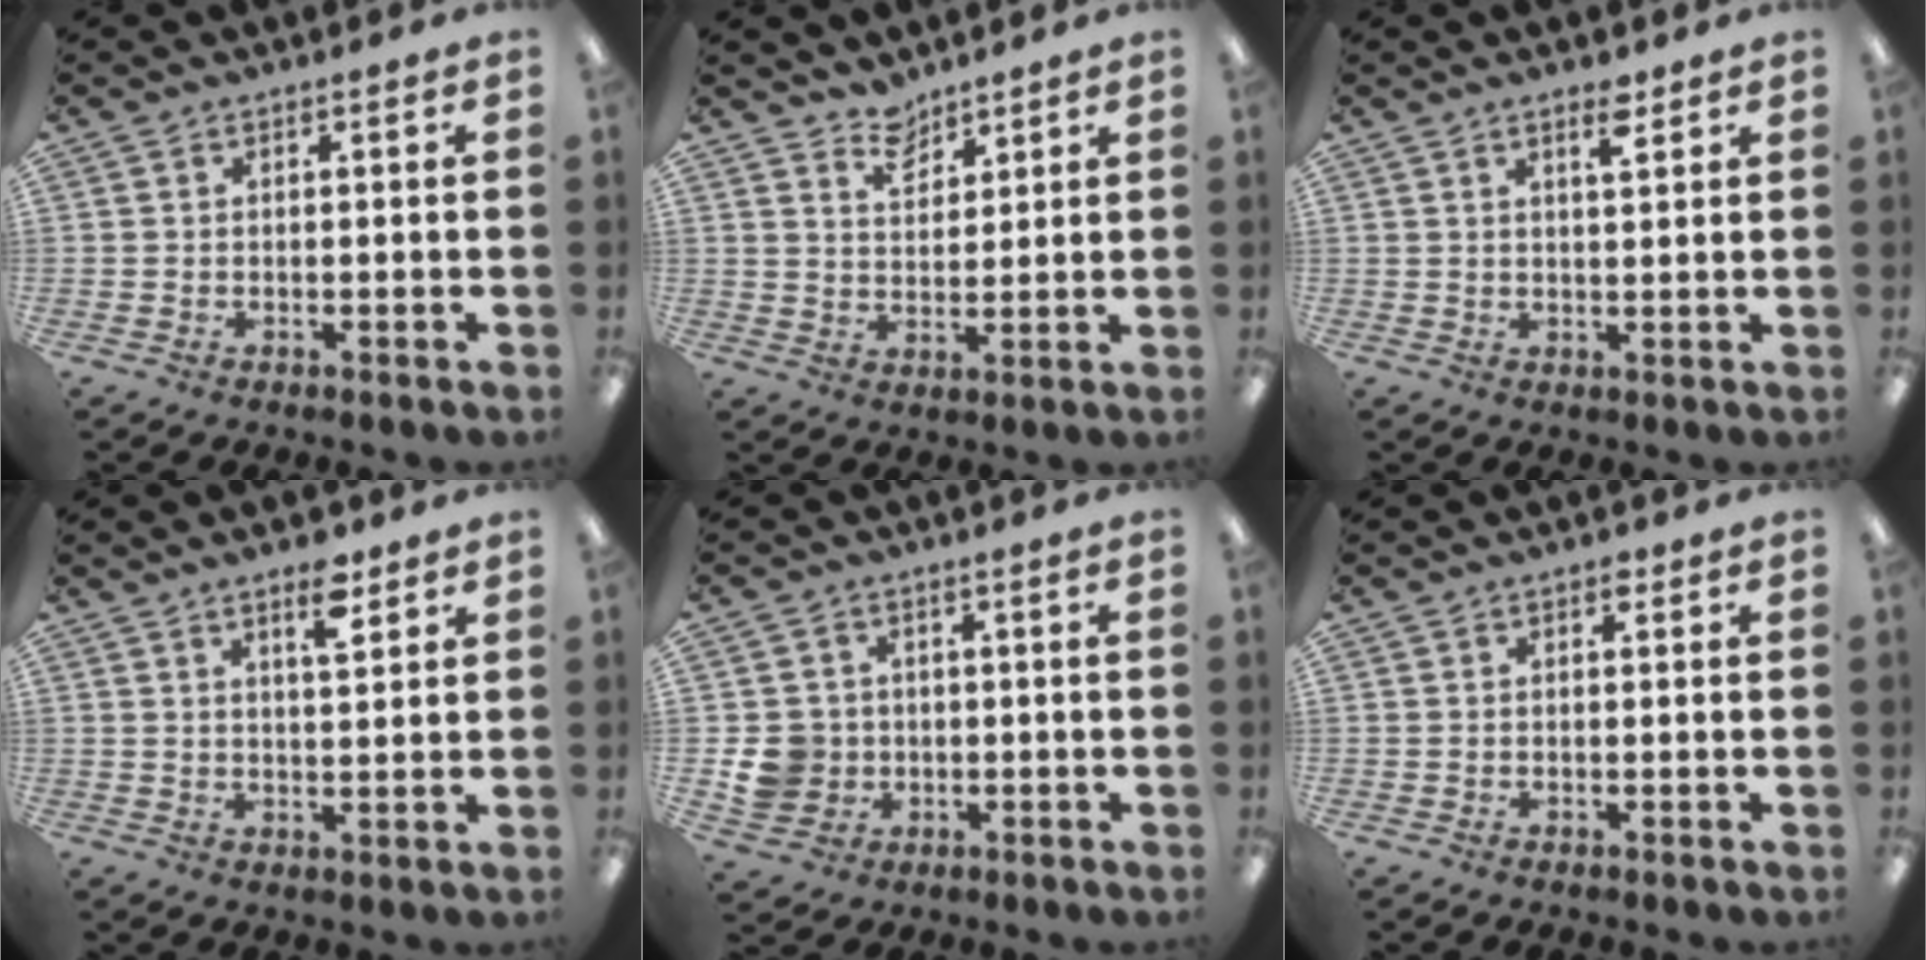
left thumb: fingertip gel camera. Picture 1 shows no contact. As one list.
[{"total": 5.8, "force": [5.0, 2.6, 1.2], "torque": [-0.016, -0.031, 0.093]}, {"total": 4.2, "force": [3.0, 1.2, 2.7], "torque": [-0.038, -0.009, 0.047]}, {"total": 6.8, "force": [4.5, 2.4, 4.5], "torque": [-0.060, -0.021, 0.072]}, {"total": 6.8, "force": [-0.3, 6.5, 2.0], "torque": [-0.044, 0.012, -0.002]}, {"total": 1.1, "force": [0.6, 0.6, 0.6], "torque": [-0.006, 0.001, 0.009]}]